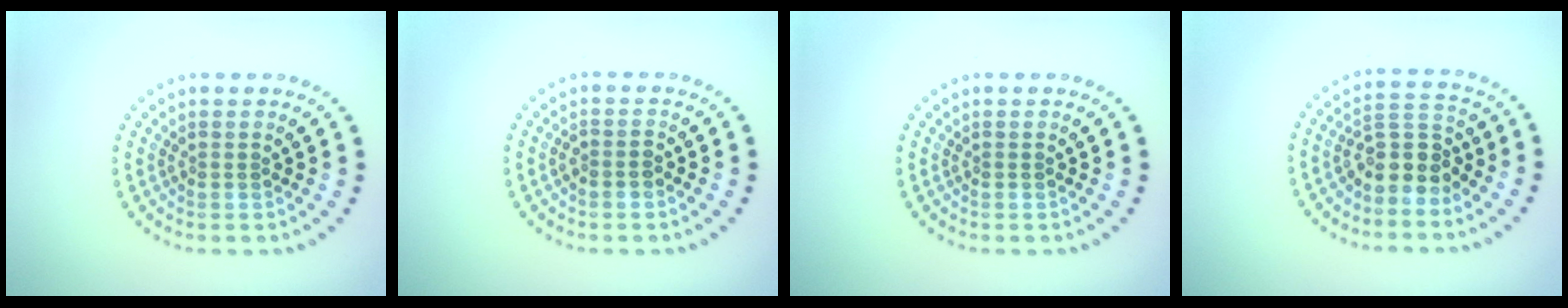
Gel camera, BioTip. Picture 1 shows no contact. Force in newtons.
{"total": 1.1, "press": 1.0, "slide": 0.5}
{"total": 0.0}
{"total": 3.5, "press": 3.1, "slide": 1.6}